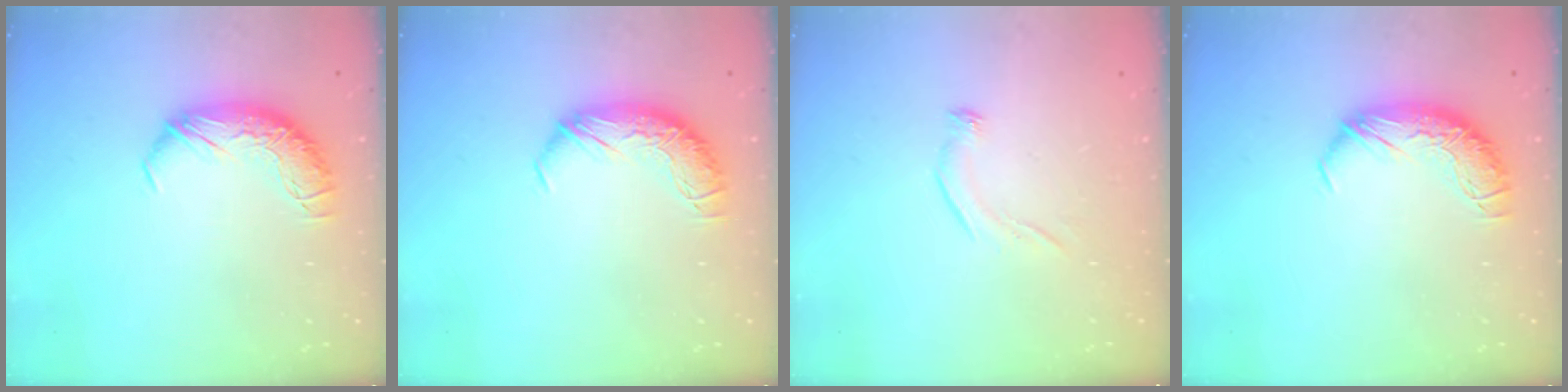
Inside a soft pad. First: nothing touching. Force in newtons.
{"total": 0.0}
{"total": 5.5, "press": 5.4, "slide": 1.2}
{"total": 0.0}